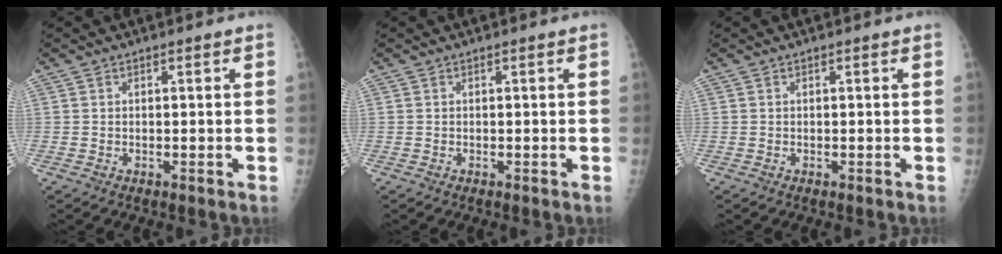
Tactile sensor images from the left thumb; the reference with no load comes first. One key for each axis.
{"total": 0.0}
{"total": 0.0}